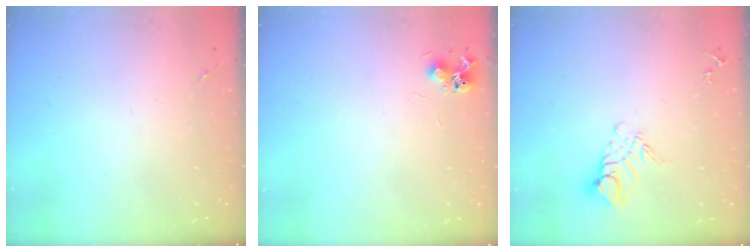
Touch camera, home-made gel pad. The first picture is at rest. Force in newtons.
{"total": 6.5, "press": 6.5, "slide": 0.8}
{"total": 9.1, "press": 9.1, "slide": 0.9}